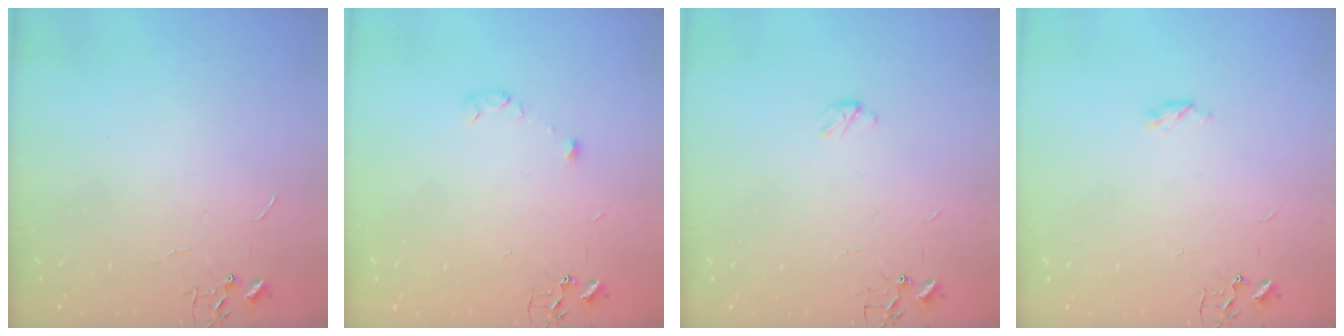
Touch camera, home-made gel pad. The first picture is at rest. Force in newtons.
{"total": 3.4, "press": 3.4, "slide": 0.6}
{"total": 2.9, "press": 2.9, "slide": 0.4}
{"total": 3.4, "press": 3.3, "slide": 0.6}